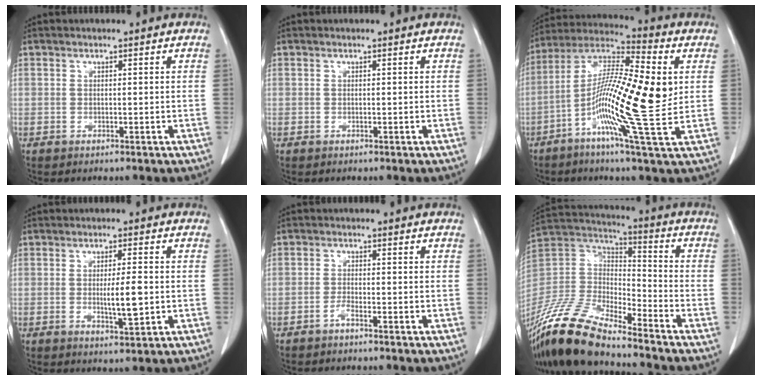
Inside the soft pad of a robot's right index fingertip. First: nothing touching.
{"total": 0.0}
{"total": 17.5, "force": [-1.0, 1.4, 17.5], "torque": [-0.326, 0.006, -0.030]}
{"total": 4.9, "force": [-0.5, 0.5, 4.9], "torque": [-0.083, -0.007, -0.004]}
{"total": 1.4, "force": [-1.2, -0.1, 0.8], "torque": [-0.017, 0.002, -0.023]}
{"total": 18.2, "force": [-15.1, 4.3, 9.1], "torque": [-0.195, -0.005, -0.294]}